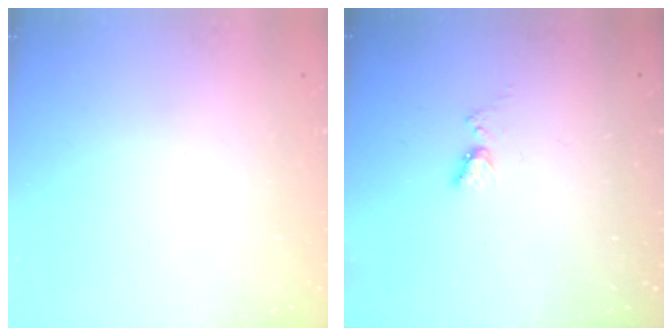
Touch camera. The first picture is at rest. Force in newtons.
{"total": 4.4, "press": 4.4, "slide": 0.6}